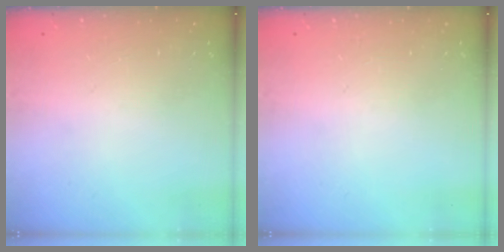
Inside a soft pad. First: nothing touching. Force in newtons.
{"total": 0.0}